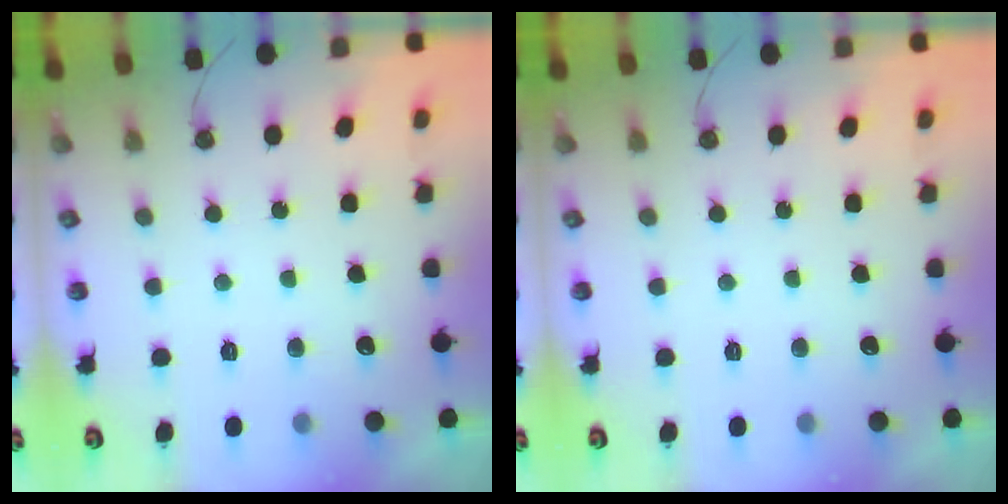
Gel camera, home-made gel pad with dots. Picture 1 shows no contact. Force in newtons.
{"total": 0.0}